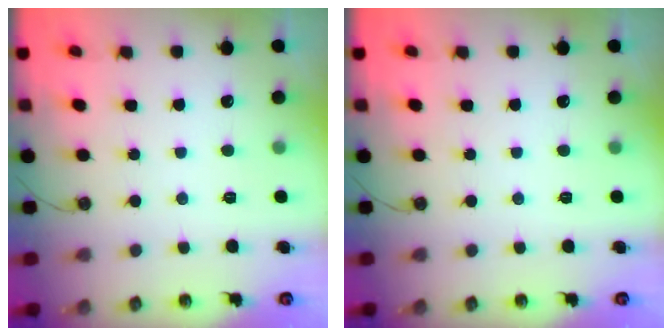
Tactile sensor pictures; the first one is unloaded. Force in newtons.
{"total": 0.0}